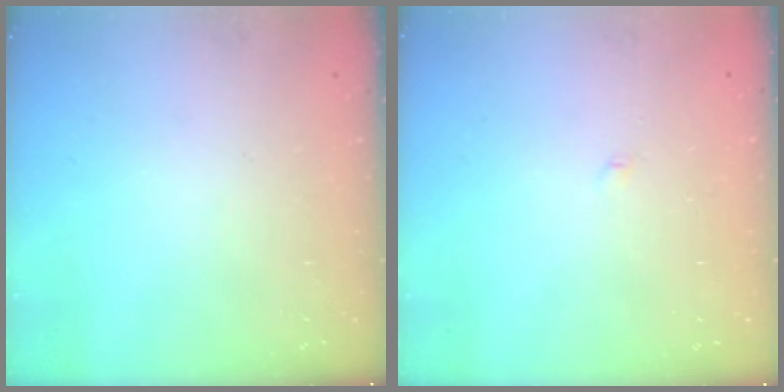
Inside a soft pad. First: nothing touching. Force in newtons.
{"total": 2.0, "press": 2.0, "slide": 0.2}